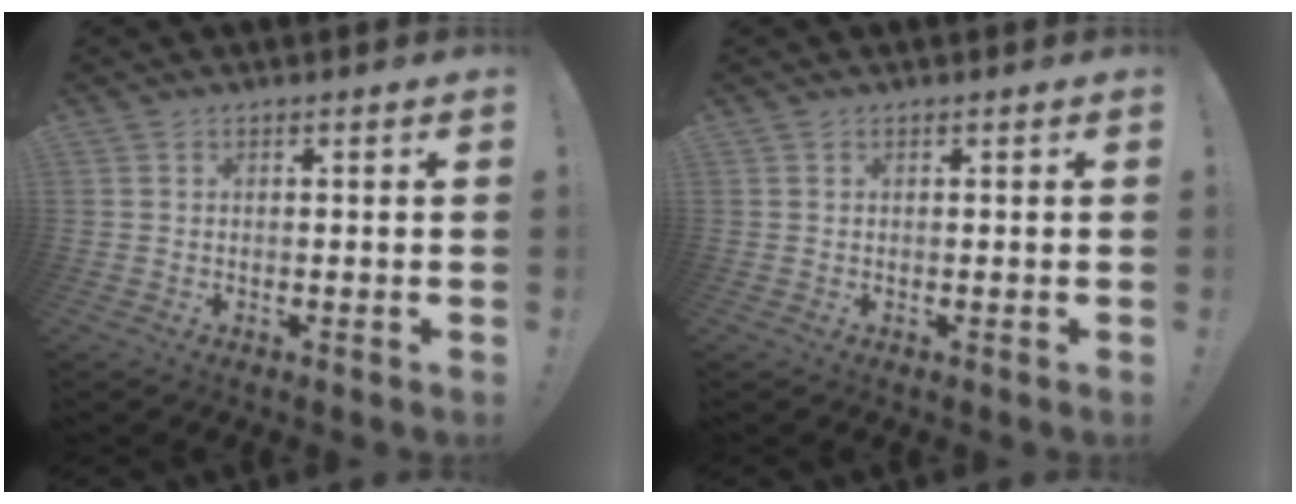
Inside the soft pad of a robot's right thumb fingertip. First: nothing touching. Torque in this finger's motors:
{"motor_torque": [0.05, 0.02, -0.14, 0.08, 0.04]}